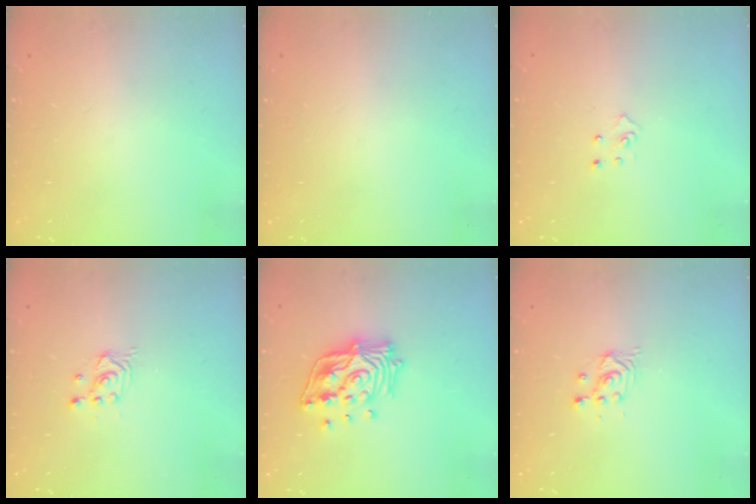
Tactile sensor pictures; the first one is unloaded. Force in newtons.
{"total": 0.0}
{"total": 3.9, "press": 3.9, "slide": 0.3}
{"total": 2.5, "press": 2.5, "slide": 0.3}
{"total": 17.1, "press": 16.9, "slide": 2.5}
{"total": 2.5, "press": 2.5, "slide": 0.2}